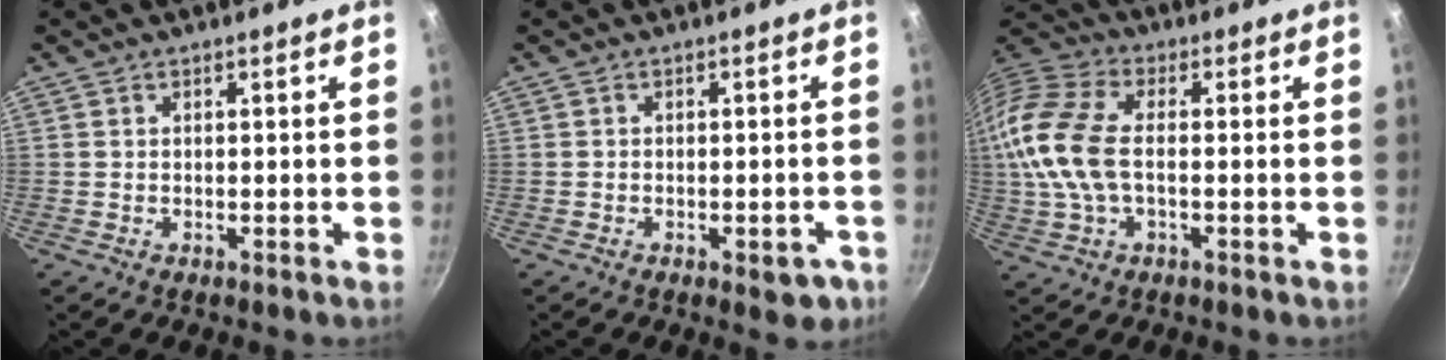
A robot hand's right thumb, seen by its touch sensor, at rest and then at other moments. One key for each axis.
{"total": 4.6, "fx": -2.1, "fy": 2.3, "fz": 3.4, "tx": -0.024, "ty": 0.013, "tz": -0.019}
{"total": 15.1, "fx": -0.1, "fy": 8.5, "fz": 12.5, "tx": -0.258, "ty": 0.027, "tz": -0.018}